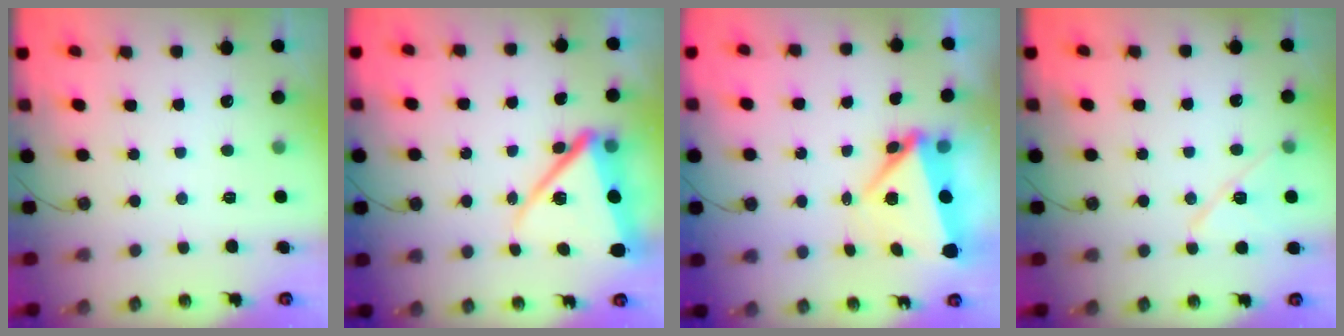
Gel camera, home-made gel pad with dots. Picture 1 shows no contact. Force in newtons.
{"total": 14.1, "press": 13.9, "slide": 2.1}
{"total": 6.0, "press": 5.7, "slide": 1.8}
{"total": 10.1, "press": 10.0, "slide": 1.4}